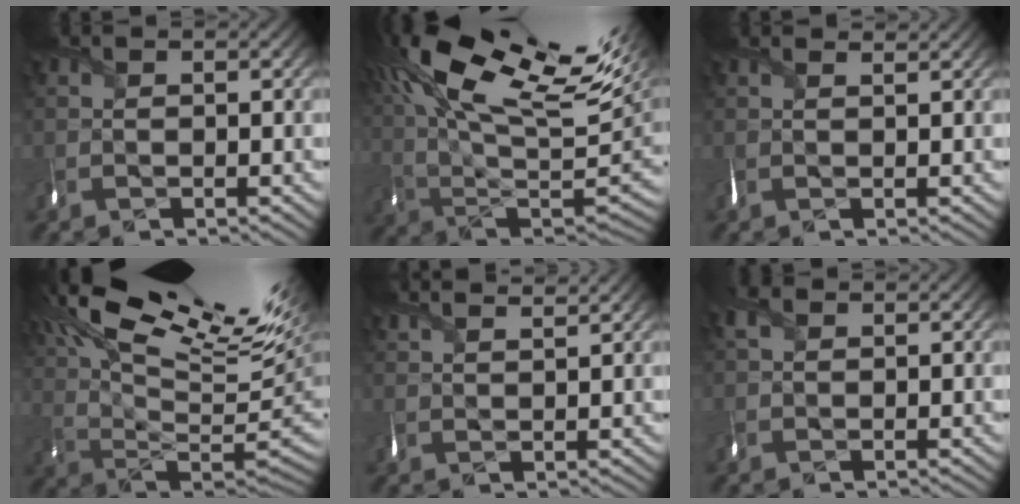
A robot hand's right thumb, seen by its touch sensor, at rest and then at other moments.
{"total": 21.0, "force": [9.9, 8.3, 16.6], "torque": [-0.329, 0.040, 0.168]}
{"total": 1.8, "force": [1.6, 0.2, 0.9], "torque": [-0.026, 0.009, 0.023]}
{"total": 21.3, "force": [12.2, 5.9, 16.5], "torque": [-0.295, 0.061, 0.207]}
{"total": 5.1, "force": [4.3, 0.9, 2.5], "torque": [-0.047, 0.022, 0.052]}
{"total": 2.0, "force": [1.2, 1.1, 1.1], "torque": [-0.029, 0.011, 0.021]}